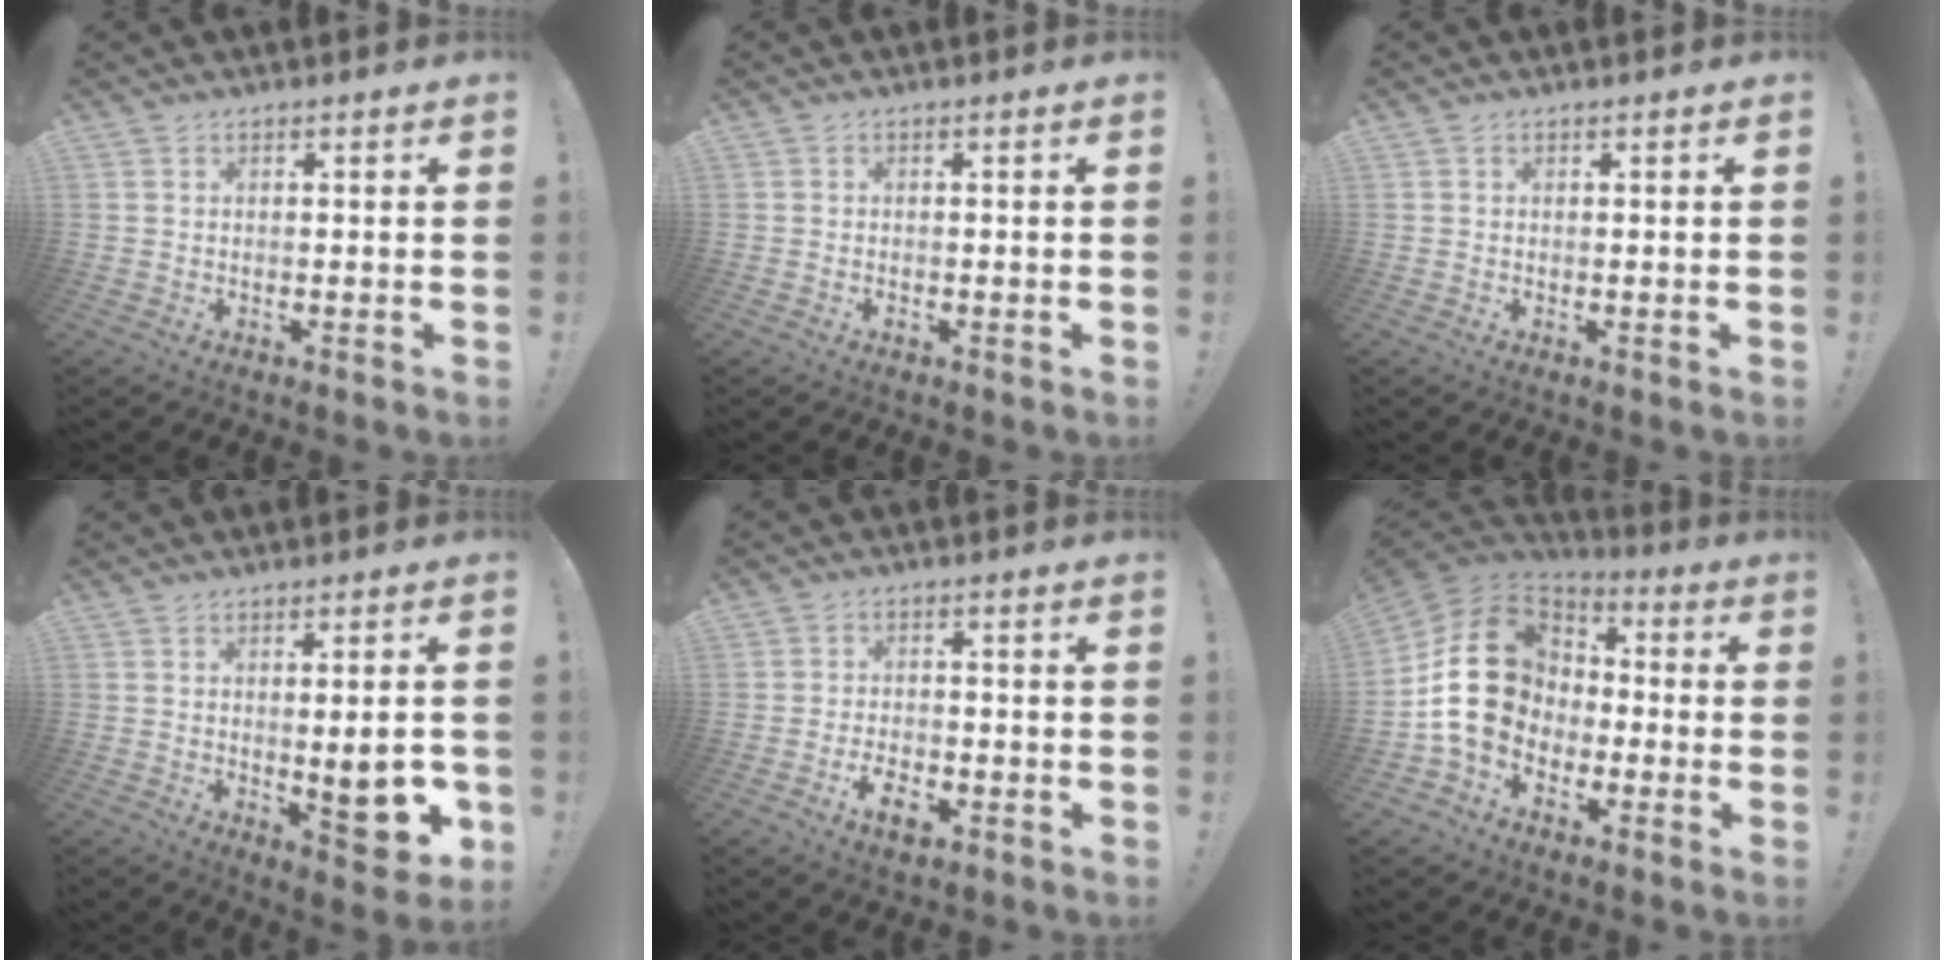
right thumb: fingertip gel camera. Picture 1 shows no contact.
{"total": 0.7, "force": [-0.6, 0.3, 0.0], "torque": [-0.007, 0.004, -0.009]}
{"total": 0.0}
{"total": 11.0, "force": [-1.2, 3.3, 10.4], "torque": [-0.126, -0.005, -0.013]}
{"total": 5.7, "force": [-3.3, 2.9, 3.7], "torque": [-0.054, 0.007, -0.058]}
{"total": 20.9, "force": [-0.7, 16.6, 12.6], "torque": [-0.225, 0.022, 0.009]}